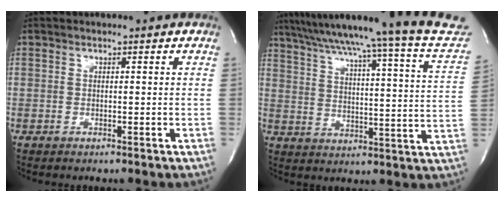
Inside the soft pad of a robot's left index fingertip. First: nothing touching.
{"total": 29.3, "force": [26.2, -1.4, 13.0], "torque": [-0.208, -0.072, 0.334]}